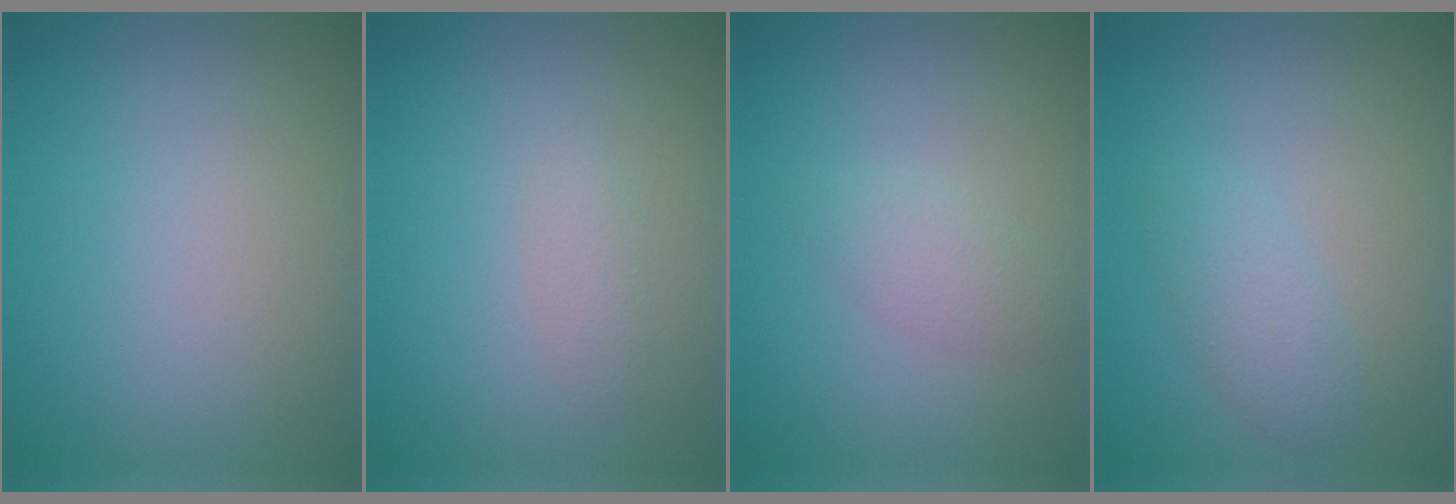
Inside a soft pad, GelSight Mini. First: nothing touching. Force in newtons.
{"total": 1.0, "press": 1.0, "slide": 0.0}
{"total": 1.7, "press": 1.7, "slide": 0.1}
{"total": 1.9, "press": 1.9, "slide": 0.1}